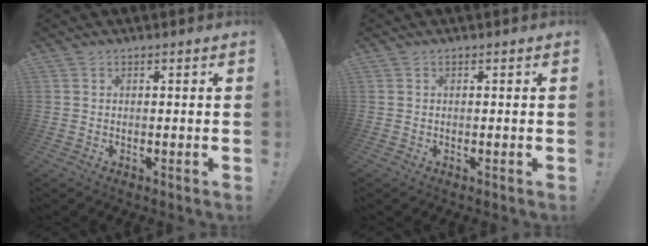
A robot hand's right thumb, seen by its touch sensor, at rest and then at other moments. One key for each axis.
{"total": 0.0}